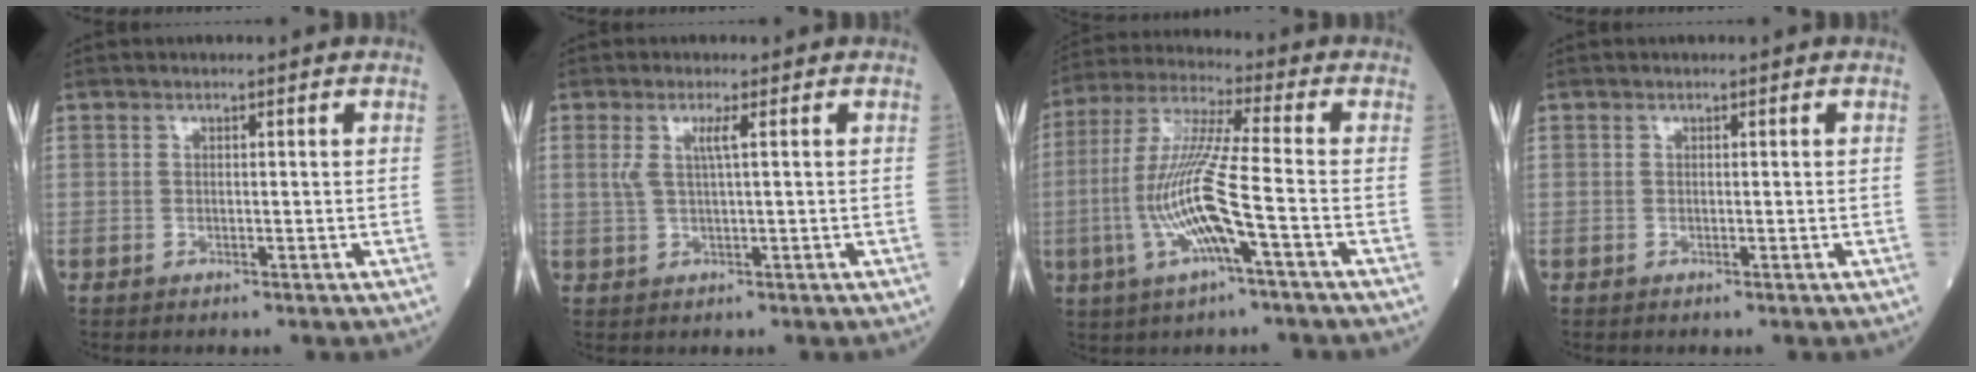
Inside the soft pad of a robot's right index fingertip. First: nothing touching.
{"total": 2.7, "force": [0.9, -0.2, 2.5], "torque": [-0.060, 0.003, 0.020]}
{"total": 12.8, "force": [-3.5, 0.1, 12.3], "torque": [-0.260, -0.001, -0.072]}
{"total": 0.0}